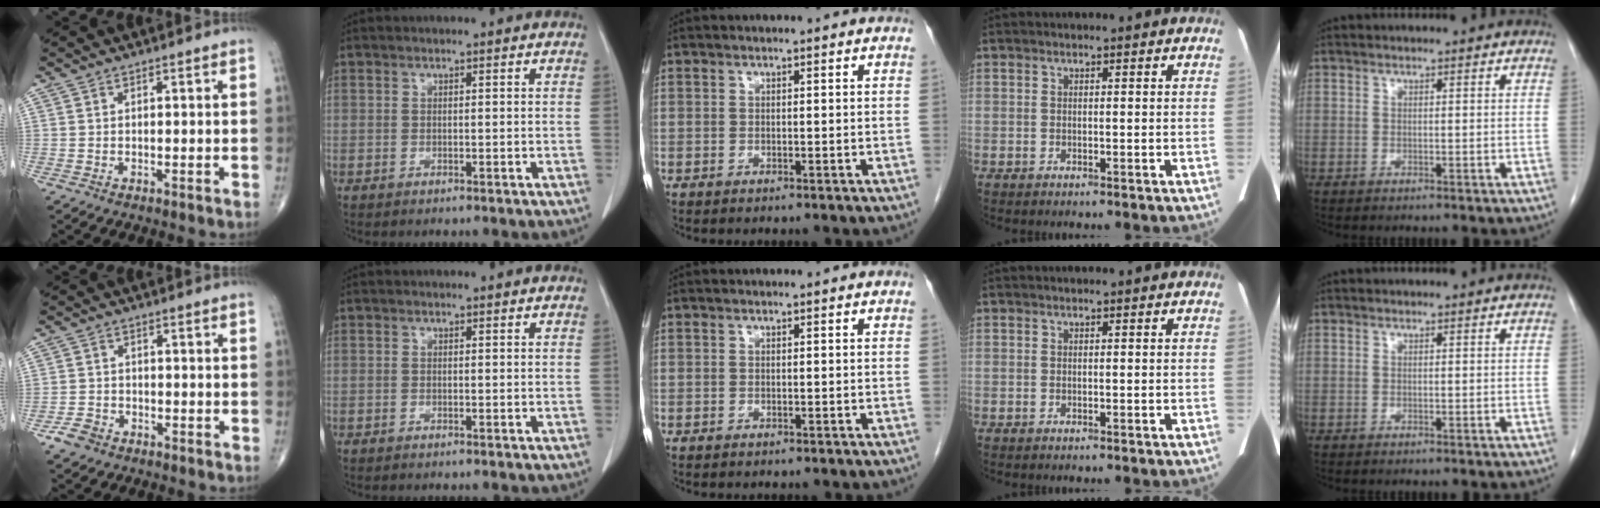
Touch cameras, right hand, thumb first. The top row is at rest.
{"thumb": {"total": 3.4, "force": [-2.3, 2.2, 1.1], "torque": [-0.016, 0.012, -0.041]}}